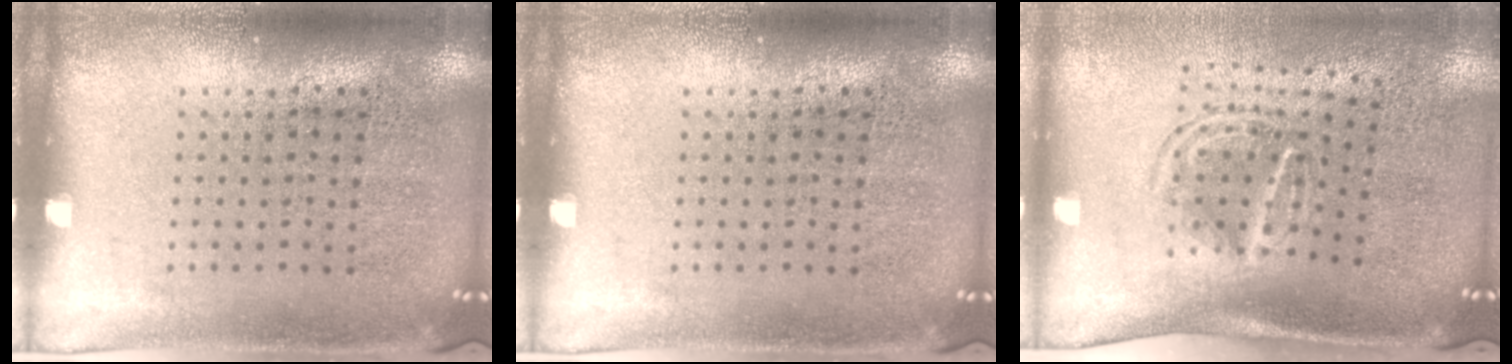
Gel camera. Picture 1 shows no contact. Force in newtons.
{"total": 0.0}
{"total": 1.7, "press": 1.1, "slide": 1.3}